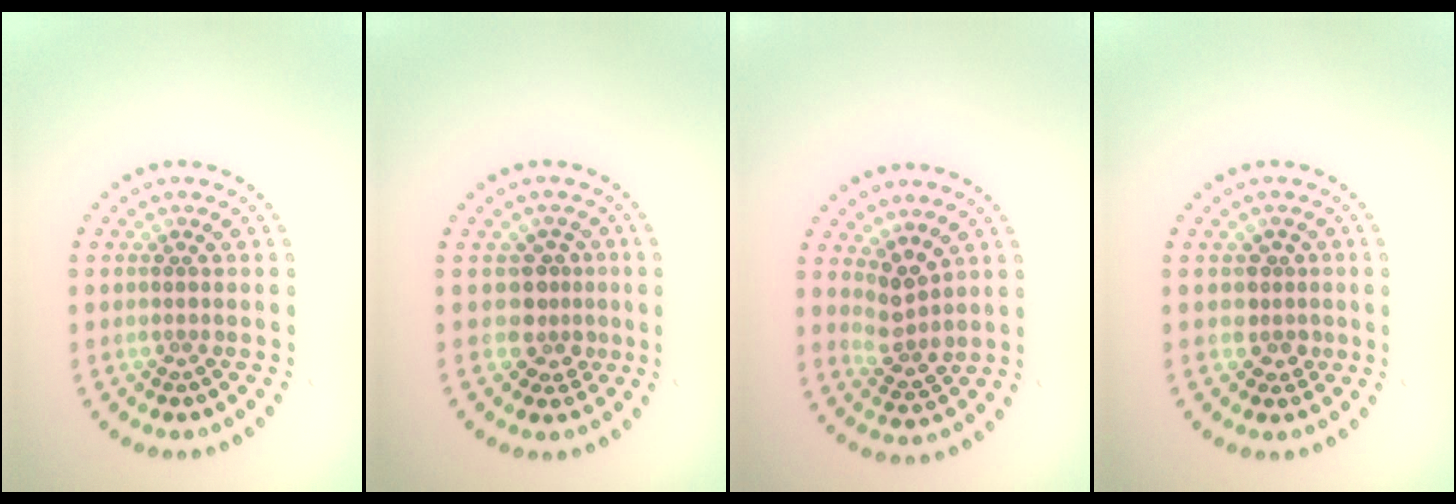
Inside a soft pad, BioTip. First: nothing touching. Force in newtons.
{"total": 2.4, "press": 1.8, "slide": 1.6}
{"total": 2.6, "press": 2.0, "slide": 1.7}
{"total": 1.7, "press": 1.3, "slide": 1.2}